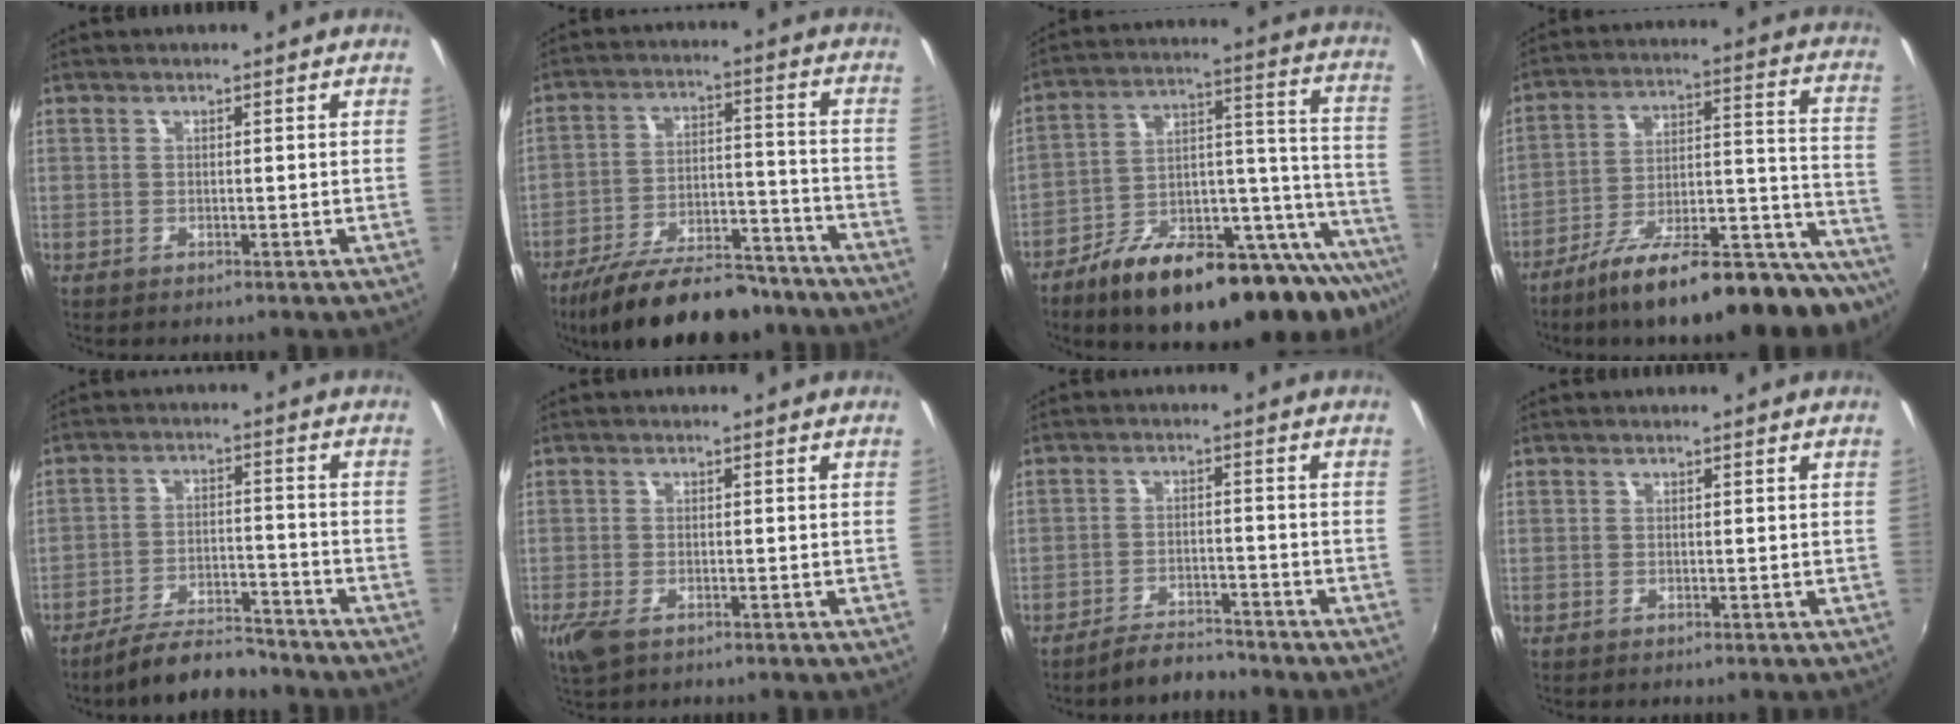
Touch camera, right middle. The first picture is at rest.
{"total": 21.8, "force": [-17.7, 7.3, 10.6], "torque": [-0.194, -0.008, -0.250]}
{"total": 26.7, "force": [-17.4, 7.8, 18.7], "torque": [-0.245, -0.004, -0.257]}
{"total": 27.7, "force": [-23.0, 5.3, 14.5], "torque": [-0.168, -0.013, -0.334]}
{"total": 10.5, "force": [-9.4, 2.2, 4.1], "torque": [-0.094, 0.000, -0.147]}
{"total": 4.1, "force": [-2.3, 2.0, 2.8], "torque": [-0.062, -0.015, -0.042]}
{"total": 5.0, "force": [-4.8, 0.9, 1.2], "torque": [-0.042, 0.005, -0.076]}
{"total": 0.0}